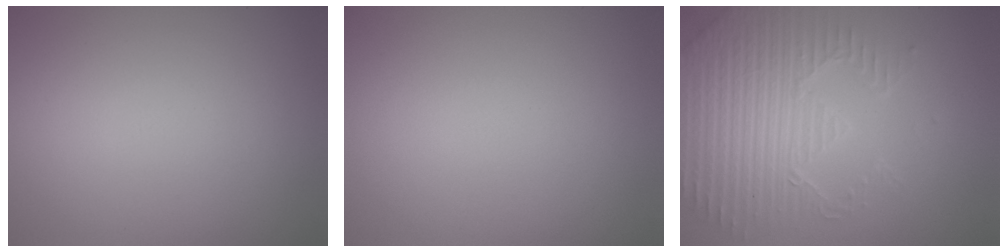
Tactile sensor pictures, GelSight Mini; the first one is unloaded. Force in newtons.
{"total": 0.0}
{"total": 4.8, "press": 4.4, "slide": 1.9}